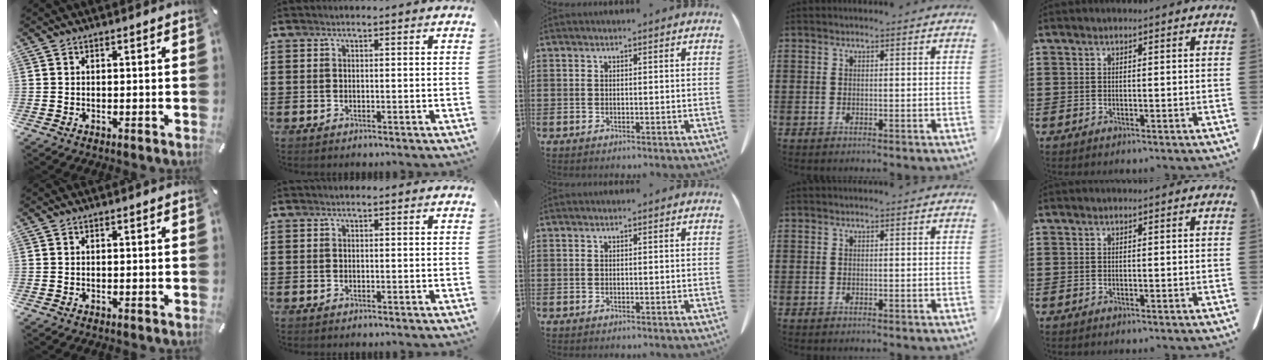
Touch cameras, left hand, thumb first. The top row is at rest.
{}